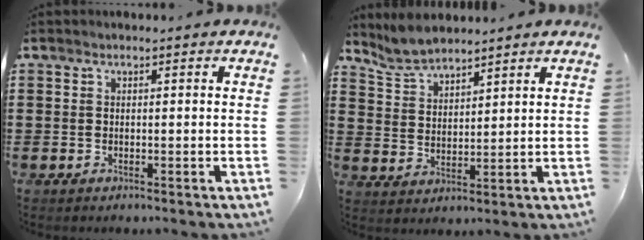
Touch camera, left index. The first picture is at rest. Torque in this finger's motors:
{"motor_torque": [-0.15, -0.32, 0.19, 0.03]}